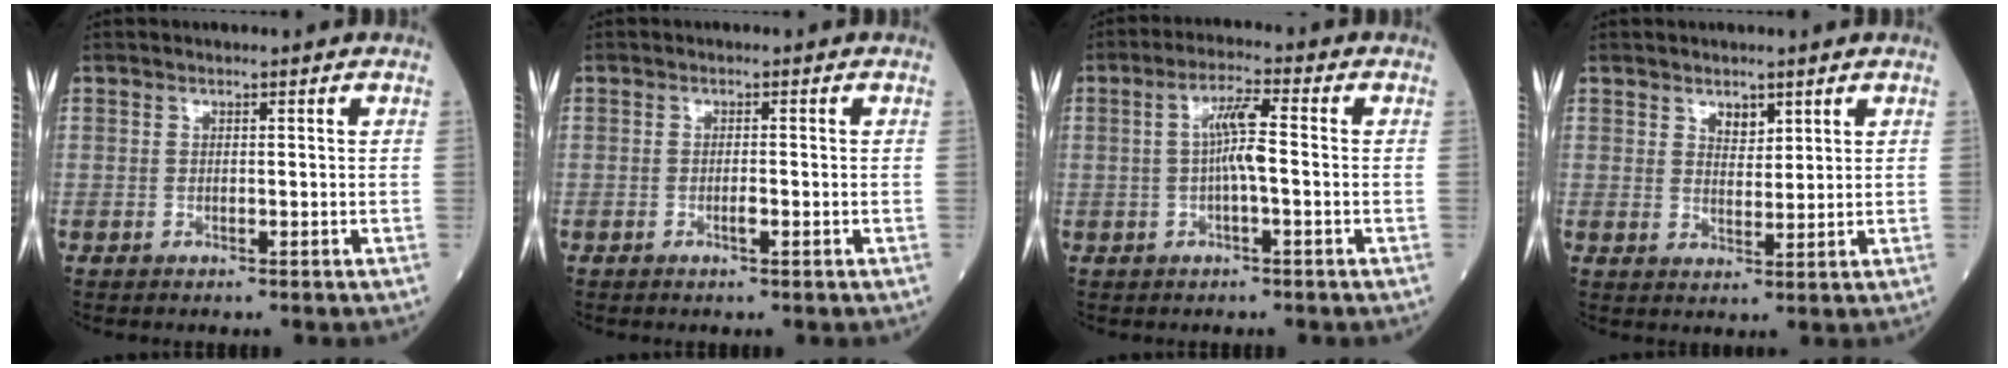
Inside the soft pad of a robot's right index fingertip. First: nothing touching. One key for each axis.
{"total": 1.2, "fx": -0.5, "fy": 0.1, "fz": 1.1, "tx": -0.021, "ty": 0.000, "tz": -0.010}
{"total": 5.3, "fx": -0.1, "fy": 0.5, "fz": 5.3, "tx": -0.100, "ty": 0.011, "tz": -0.004}
{"total": 2.6, "fx": 1.7, "fy": 1.4, "fz": 1.5, "tx": -0.023, "ty": -0.003, "tz": 0.033}